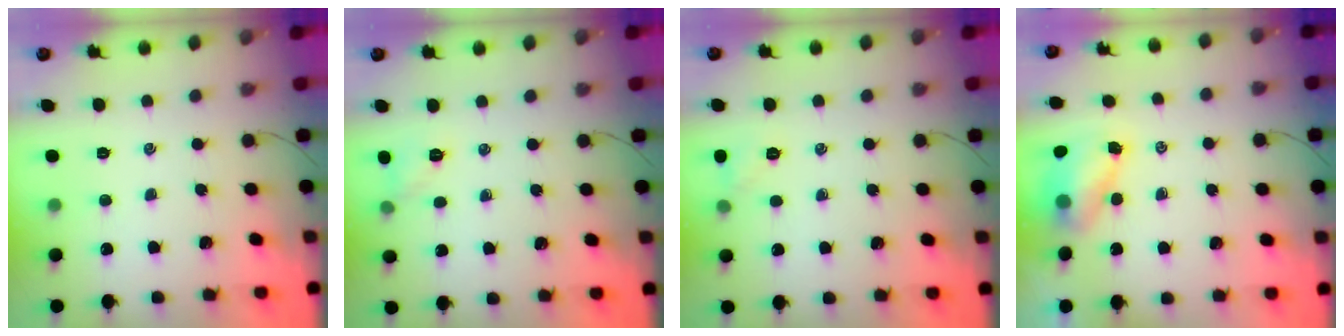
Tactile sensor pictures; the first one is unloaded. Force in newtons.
{"total": 5.5, "press": 5.3, "slide": 1.7}
{"total": 4.1, "press": 3.9, "slide": 1.2}
{"total": 5.7, "press": 5.7, "slide": 0.7}